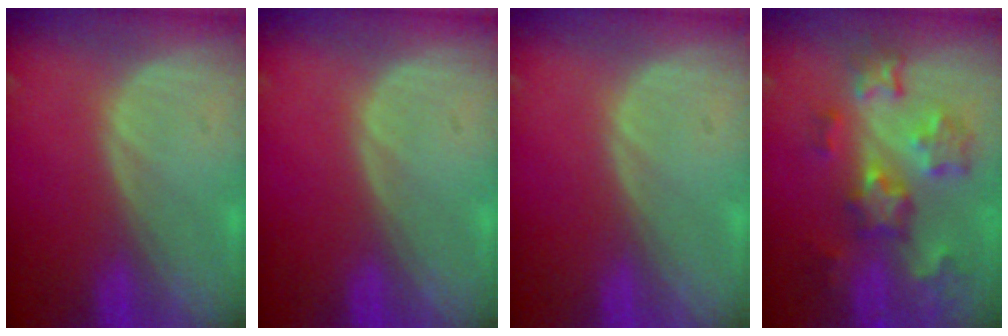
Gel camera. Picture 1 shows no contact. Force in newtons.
{"total": 0.0}
{"total": 0.0}
{"total": 9.0, "press": 7.9, "slide": 4.2}